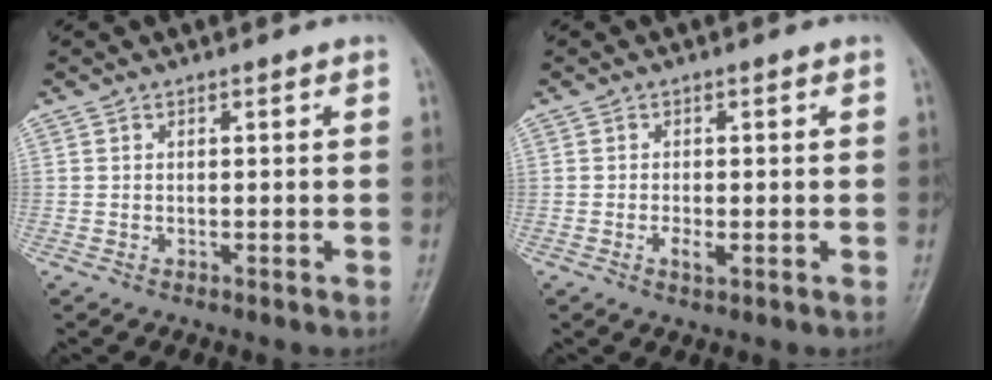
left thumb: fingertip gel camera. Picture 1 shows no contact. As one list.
[{"total": 2.3, "force": [-0.4, 0.9, 2.1], "torque": [-0.038, -0.004, -0.007]}]